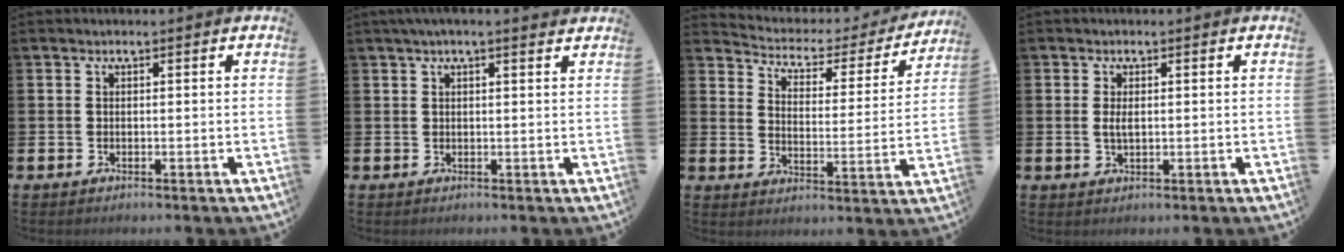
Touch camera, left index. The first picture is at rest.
{"total": 2.0, "force": [1.5, 0.1, 1.3], "torque": [-0.015, -0.001, 0.025]}
{"total": 4.0, "force": [3.4, 1.8, 0.8], "torque": [-0.044, -0.027, 0.049]}
{"total": 1.8, "force": [0.2, 0.8, 1.6], "torque": [-0.025, 0.001, 0.001]}